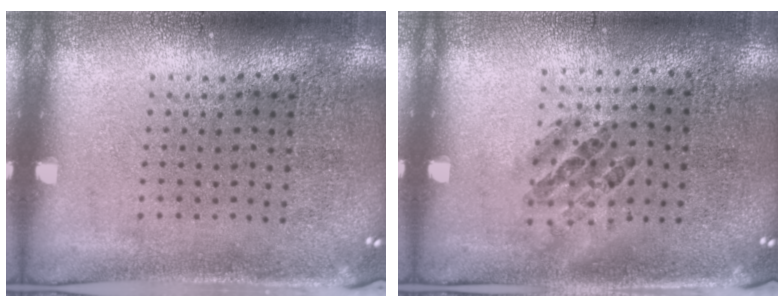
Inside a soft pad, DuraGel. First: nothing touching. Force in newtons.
{"total": 0.9, "press": 0.8, "slide": 0.5}